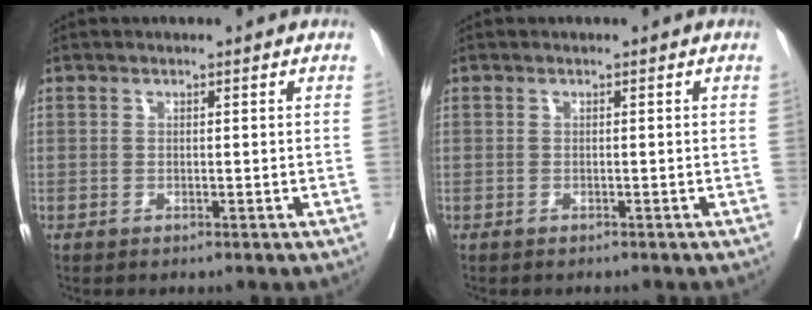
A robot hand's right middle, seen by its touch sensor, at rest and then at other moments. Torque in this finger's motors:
{"motor_torque": [0.66, -0.88, -0.04, -0.01]}